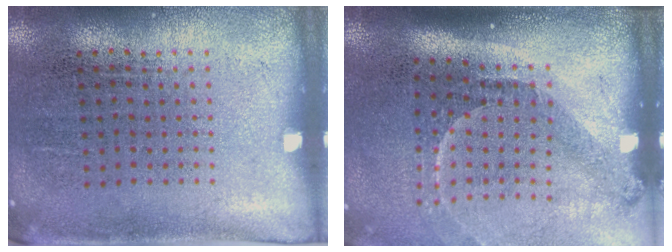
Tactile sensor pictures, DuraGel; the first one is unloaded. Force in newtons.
{"total": 2.2, "press": 1.5, "slide": 1.6}